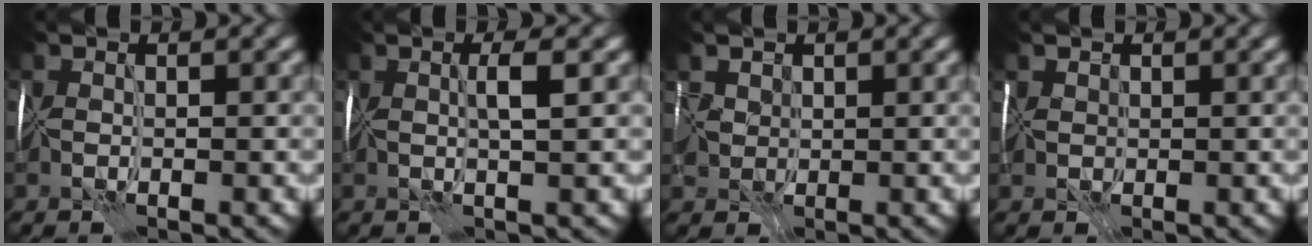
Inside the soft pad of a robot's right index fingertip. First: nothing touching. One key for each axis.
{"total": 1.7, "fx": 0.8, "fy": -0.5, "fz": 1.5, "tx": -0.026, "ty": 0.006, "tz": 0.011}
{"total": 2.2, "fx": 1.1, "fy": 1.7, "fz": 1.0, "tx": -0.019, "ty": 0.004, "tz": 0.017}
{"total": 1.5, "fx": 0.9, "fy": 1.1, "fz": 0.3, "tx": -0.004, "ty": 0.005, "tz": 0.014}